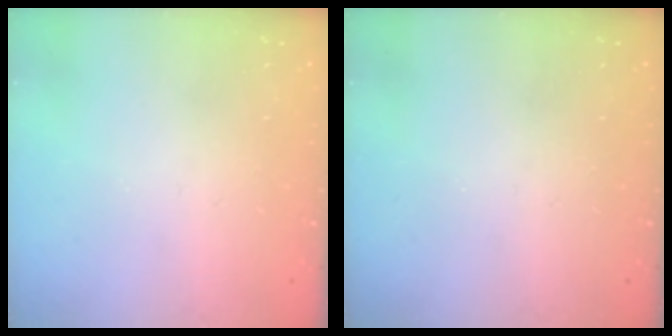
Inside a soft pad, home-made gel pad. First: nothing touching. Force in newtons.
{"total": 0.0}